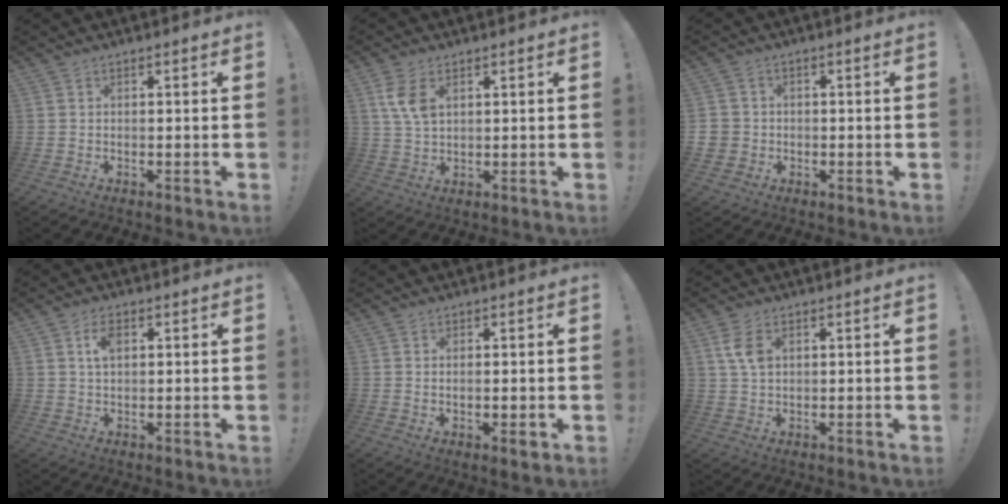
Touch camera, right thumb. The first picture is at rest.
{"total": 7.0, "force": [3.0, 3.8, 5.1], "torque": [-0.094, -0.008, 0.055]}
{"total": 3.6, "force": [-0.4, 3.4, 1.1], "torque": [-0.020, 0.006, -0.007]}
{"total": 4.5, "force": [1.5, 2.6, 3.4], "torque": [-0.058, 0.002, 0.024]}
{"total": 2.1, "force": [0.2, 0.6, 2.0], "torque": [-0.022, -0.004, 0.002]}
{"total": 6.2, "force": [2.1, 3.8, 4.5], "torque": [-0.081, -0.003, 0.039]}